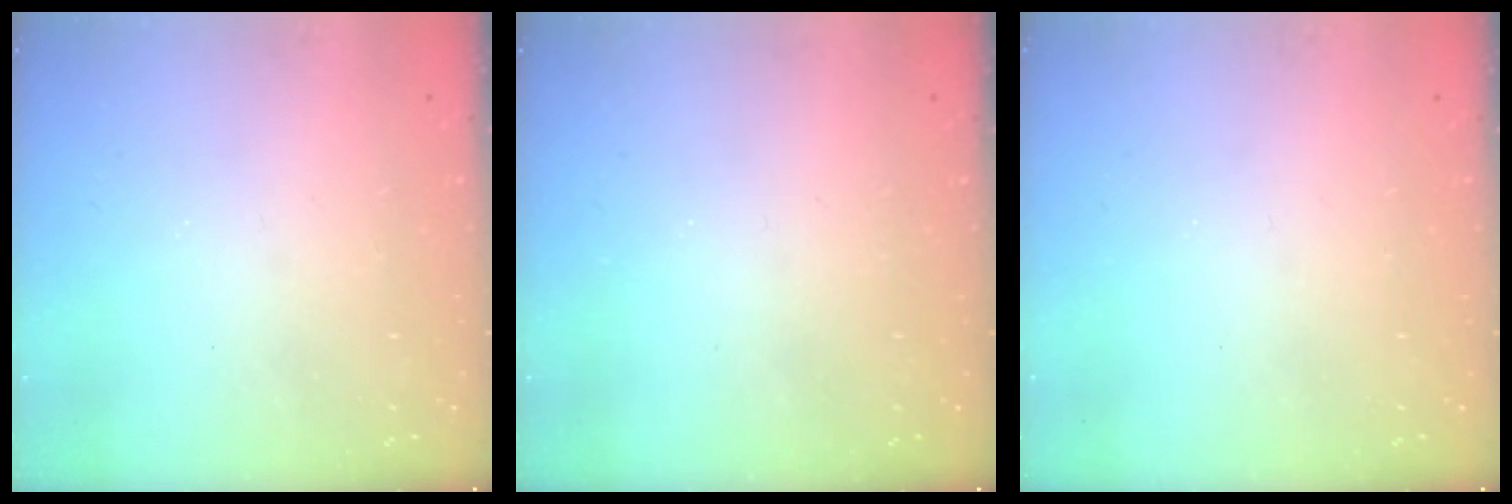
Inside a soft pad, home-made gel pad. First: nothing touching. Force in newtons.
{"total": 0.0}
{"total": 0.0}